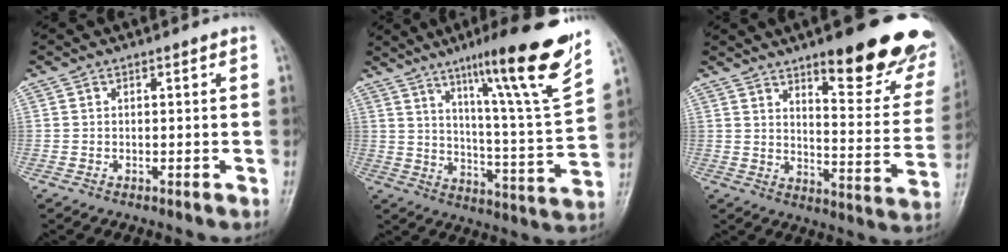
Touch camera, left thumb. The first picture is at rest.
{"total": 20.9, "force": [13.3, 1.1, 16.0], "torque": [-0.211, -0.066, 0.201]}
{"total": 22.3, "force": [14.7, 6.2, 15.6], "torque": [-0.155, -0.088, 0.196]}